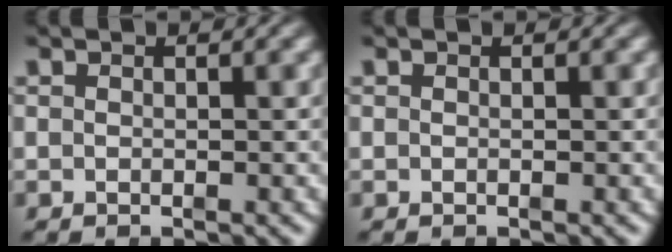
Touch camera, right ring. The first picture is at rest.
{"total": 0.0}